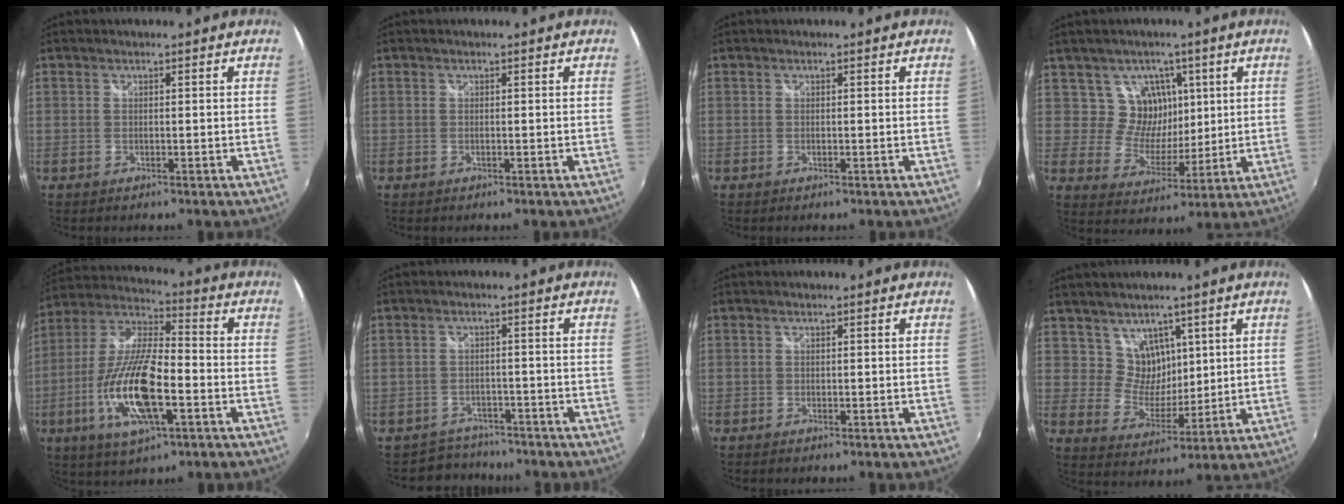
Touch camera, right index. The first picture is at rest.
{"total": 0.0}
{"total": 0.0}
{"total": 8.3, "force": [3.2, 7.4, 1.9], "torque": [-0.030, -0.006, 0.058]}
{"total": 18.6, "force": [-6.0, 6.0, 16.5], "torque": [-0.339, -0.020, -0.115]}
{"total": 5.0, "force": [-4.1, 2.9, -0.7], "torque": [0.002, 0.019, -0.066]}
{"total": 0.0}
{"total": 6.6, "force": [3.9, 5.1, 1.4], "torque": [-0.015, 0.002, 0.078]}